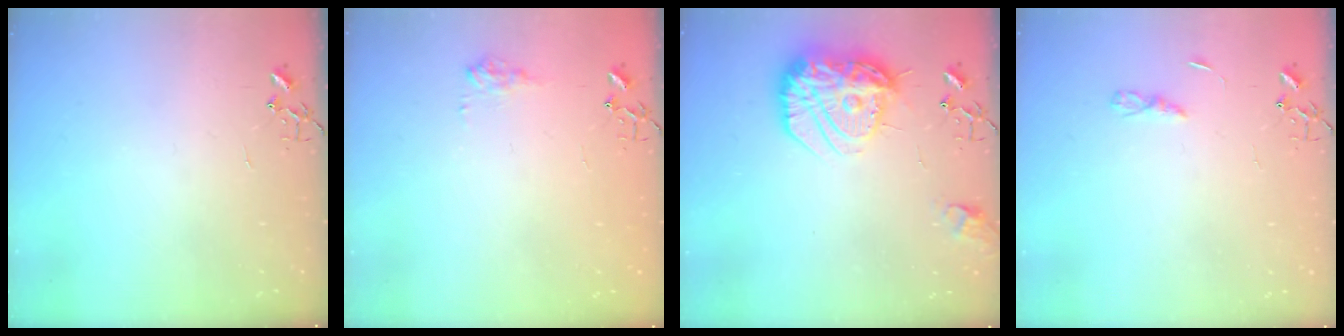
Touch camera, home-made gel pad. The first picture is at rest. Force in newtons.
{"total": 7.8, "press": 7.8, "slide": 0.1}
{"total": 18.5, "press": 18.4, "slide": 1.7}
{"total": 2.9, "press": 2.9, "slide": 0.3}